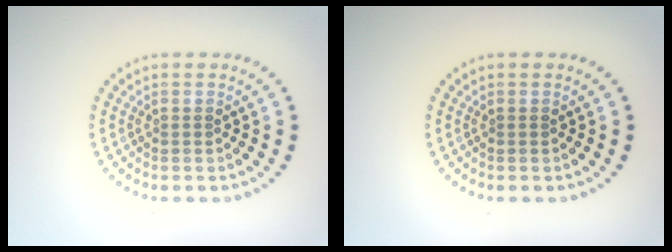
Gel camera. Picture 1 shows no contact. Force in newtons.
{"total": 0.0}